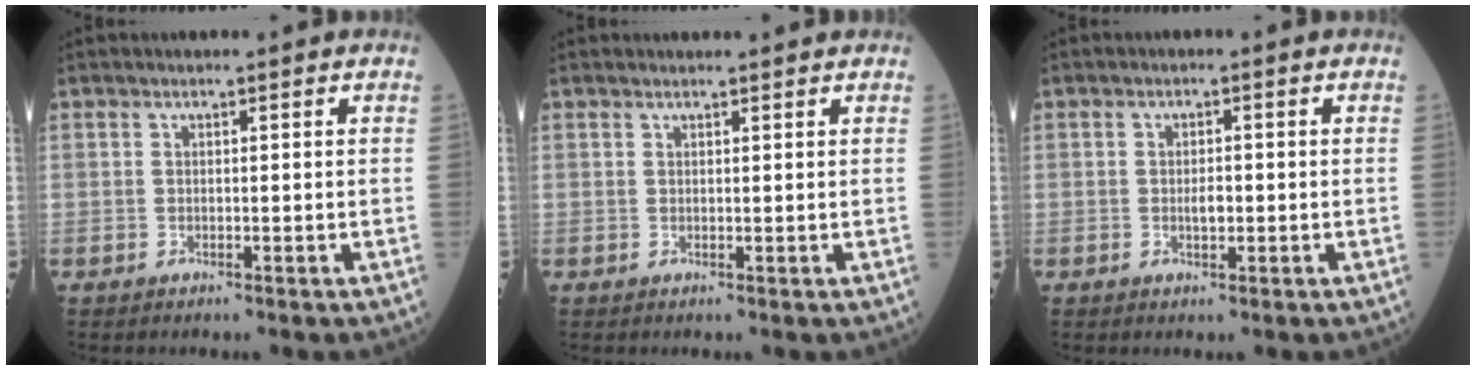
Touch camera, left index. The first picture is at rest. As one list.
[{"total": 2.1, "force": [2.0, 0.1, 0.3], "torque": [-0.008, 0.007, 0.025]}, {"total": 1.7, "force": [-0.5, 0.6, 1.5], "torque": [-0.026, -0.003, -0.008]}]